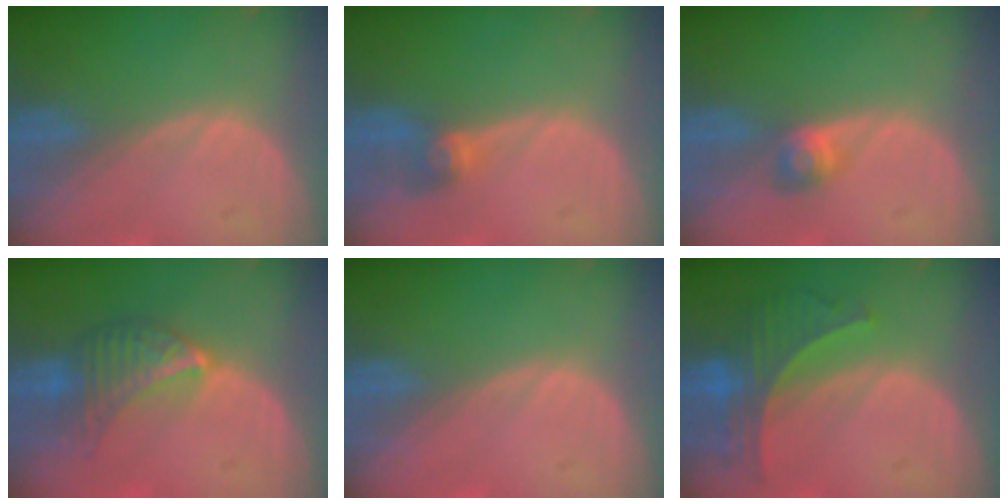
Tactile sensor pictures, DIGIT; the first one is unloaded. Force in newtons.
{"total": 2.7, "press": 2.7, "slide": 0.1}
{"total": 2.8, "press": 2.5, "slide": 1.1}
{"total": 7.1, "press": 6.4, "slide": 3.1}
{"total": 0.0}
{"total": 6.8, "press": 6.3, "slide": 2.5}